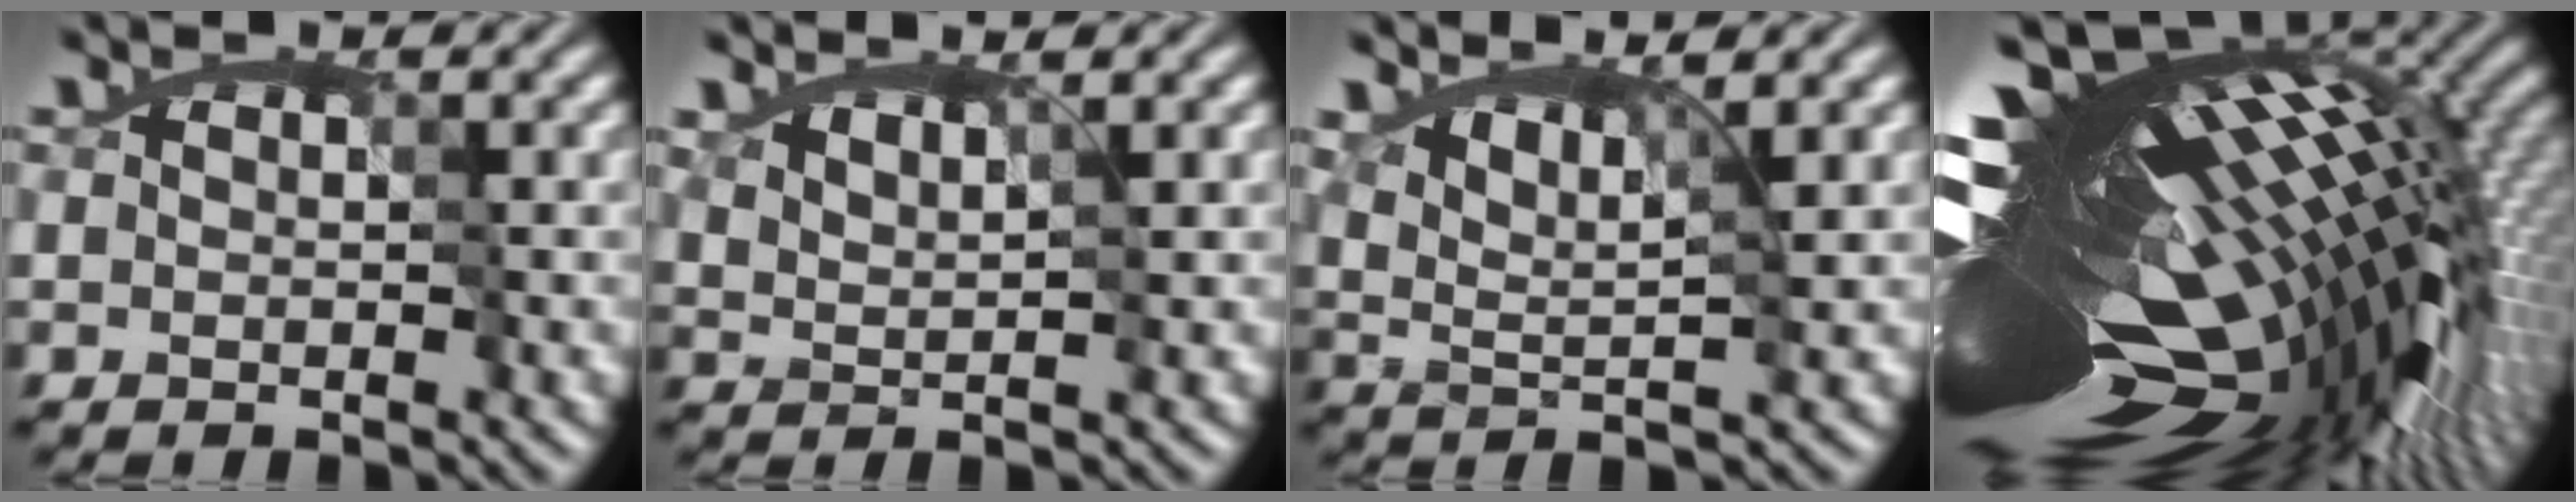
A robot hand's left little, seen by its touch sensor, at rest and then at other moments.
{"total": 1.1, "force": [1.0, 0.0, 0.3], "torque": [-0.017, -0.006, 0.022]}
{"total": 3.8, "force": [2.3, 1.0, 2.9], "torque": [-0.060, -0.008, 0.041]}
{"total": 18.9, "force": [-2.7, 6.5, 17.5], "torque": [-0.290, -0.012, -0.043]}